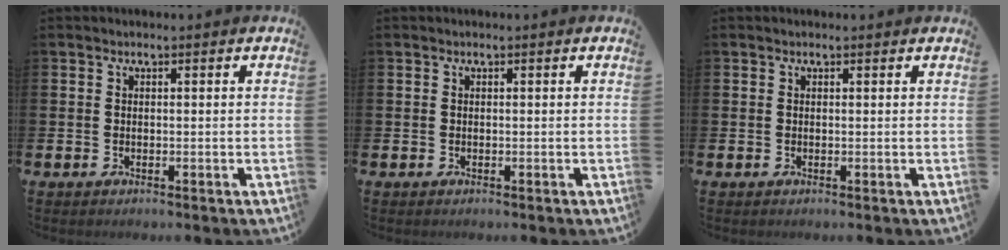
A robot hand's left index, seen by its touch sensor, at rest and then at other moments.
{"total": 0.0}
{"total": 0.0}